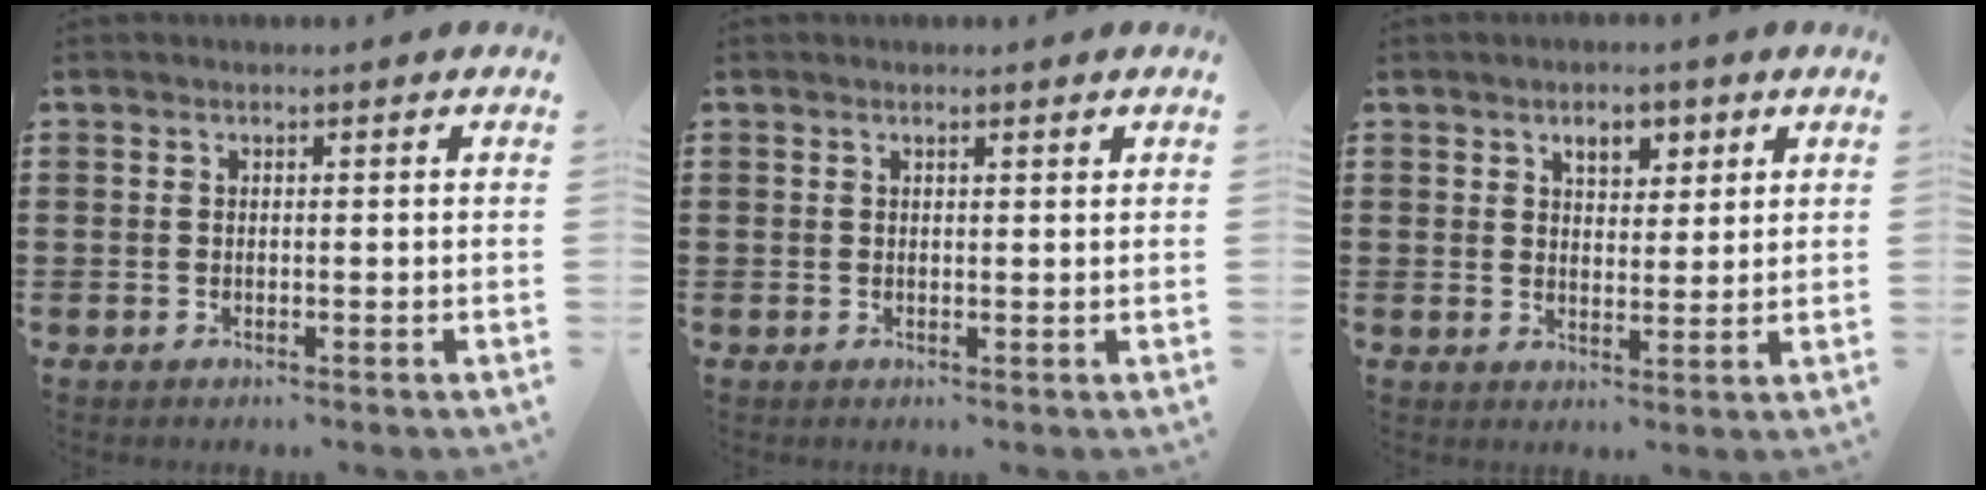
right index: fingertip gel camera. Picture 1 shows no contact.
{"total": 0.6, "force": [0.4, 0.1, 0.5], "torque": [-0.009, 0.001, 0.008]}
{"total": 3.9, "force": [2.3, 2.3, 2.2], "torque": [-0.031, 0.001, 0.034]}